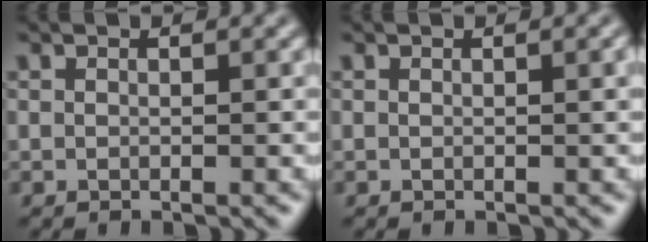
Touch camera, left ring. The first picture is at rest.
{"total": 0.8, "force": [0.1, 0.1, 0.8], "torque": [-0.009, 0.002, 0.002]}